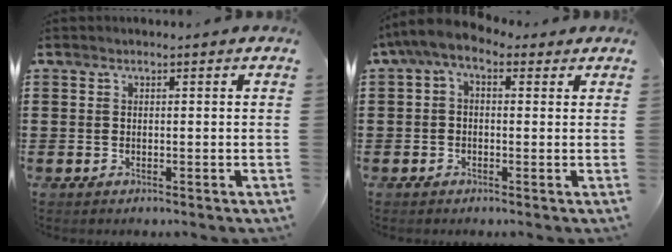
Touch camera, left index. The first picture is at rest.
{"total": 3.5, "force": [0.9, 1.6, 3.0], "torque": [-0.068, 0.002, 0.010]}